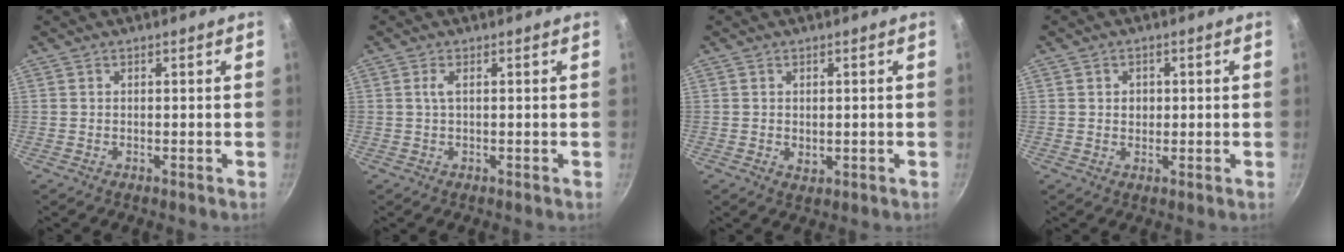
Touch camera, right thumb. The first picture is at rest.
{"total": 1.4, "force": [0.3, 0.2, 1.3], "torque": [-0.030, 0.001, 0.007]}
{"total": 1.8, "force": [0.0, 1.3, 1.2], "torque": [-0.019, -0.005, 0.004]}
{"total": 2.2, "force": [0.3, 1.9, 1.1], "torque": [-0.006, 0.000, 0.004]}